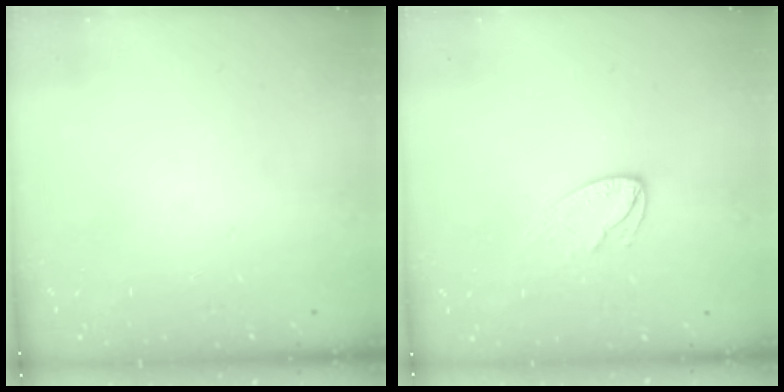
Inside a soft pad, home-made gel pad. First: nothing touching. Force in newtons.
{"total": 7.1, "press": 7.1, "slide": 0.5}